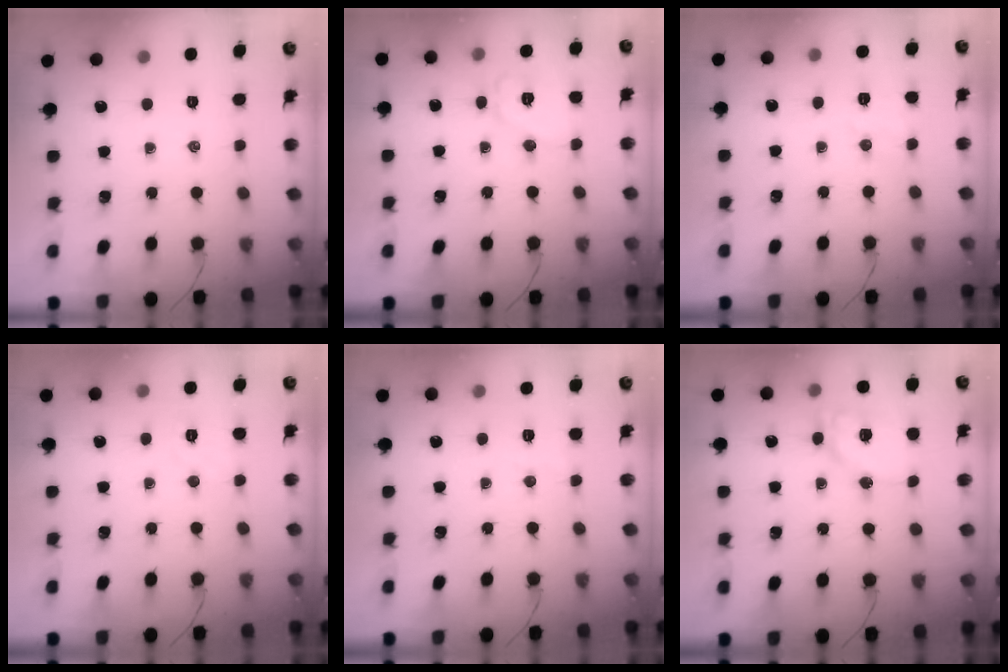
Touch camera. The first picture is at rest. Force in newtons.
{"total": 8.3, "press": 8.3, "slide": 0.5}
{"total": 5.2, "press": 5.0, "slide": 1.2}
{"total": 5.3, "press": 5.1, "slide": 1.1}
{"total": 3.1, "press": 3.0, "slide": 0.6}
{"total": 12.2, "press": 11.9, "slide": 2.2}